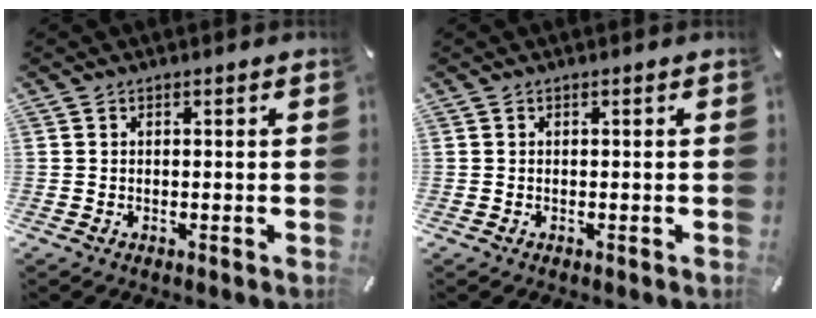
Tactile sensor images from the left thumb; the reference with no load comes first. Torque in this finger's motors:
{"motor_torque": [-0.10, 0.22, -0.02, -0.12, 0.00]}